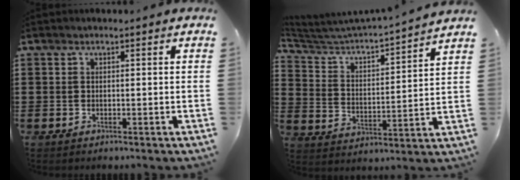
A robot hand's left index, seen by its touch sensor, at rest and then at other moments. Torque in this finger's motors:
{"motor_torque": [0.13, -0.12, -0.04, 0.01]}